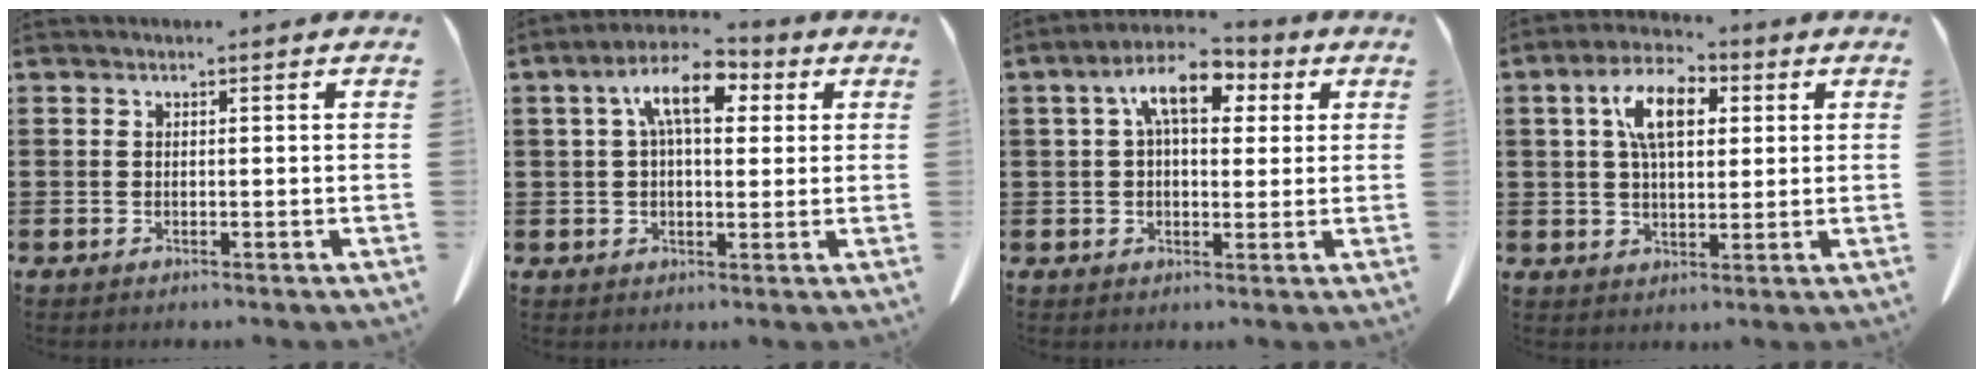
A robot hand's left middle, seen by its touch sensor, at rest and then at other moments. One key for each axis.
{"total": 9.0, "fx": 3.4, "fy": 4.1, "fz": 7.3, "tx": -0.128, "ty": 0.006, "tz": 0.053}
{"total": 9.0, "fx": 3.7, "fy": 4.6, "fz": 6.8, "tx": -0.123, "ty": 0.007, "tz": 0.058}
{"total": 8.5, "fx": 2.8, "fy": 4.3, "fz": 6.7, "tx": -0.127, "ty": 0.012, "tz": 0.045}